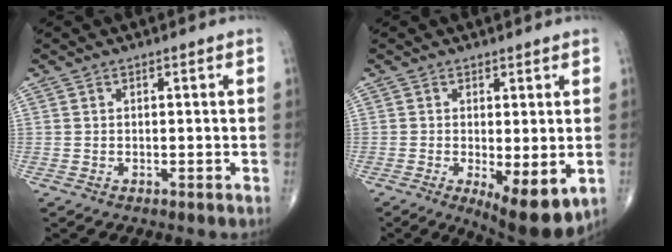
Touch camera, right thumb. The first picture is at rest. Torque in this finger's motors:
{"motor_torque": [-0.14, 0.57, -0.09, -0.27, 0.11]}